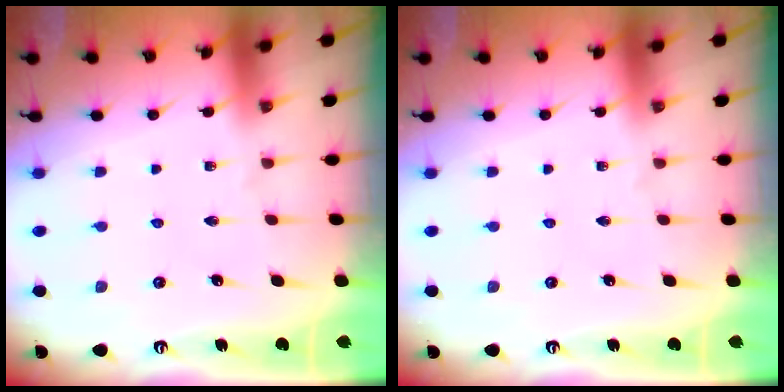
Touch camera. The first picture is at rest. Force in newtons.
{"total": 0.0}